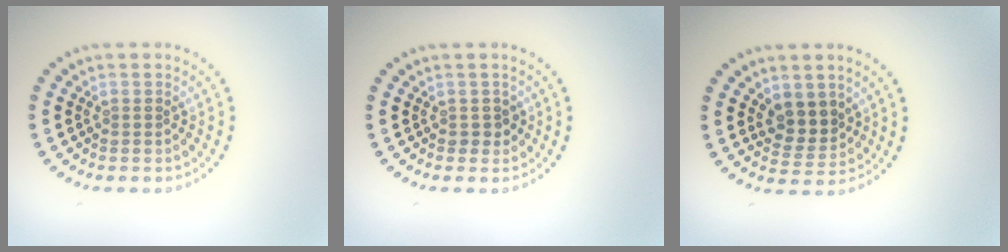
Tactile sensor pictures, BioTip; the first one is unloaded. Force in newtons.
{"total": 1.1, "press": 1.0, "slide": 0.4}
{"total": 2.9, "press": 2.6, "slide": 1.3}